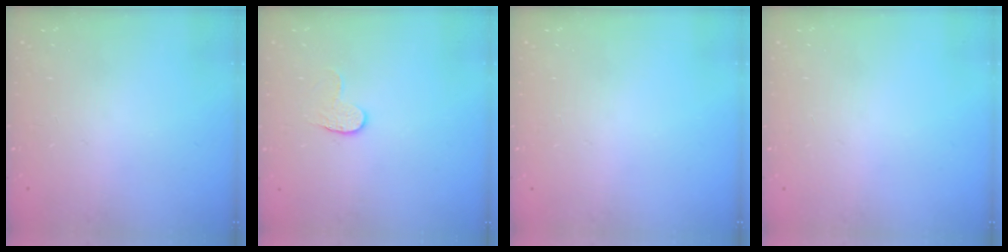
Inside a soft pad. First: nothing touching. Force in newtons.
{"total": 3.8, "press": 3.8, "slide": 0.4}
{"total": 0.0}
{"total": 0.0}